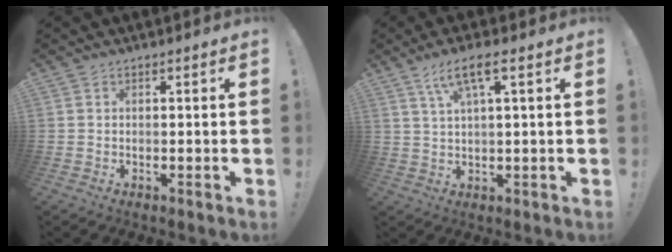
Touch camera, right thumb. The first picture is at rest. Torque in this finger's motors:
{"motor_torque": [0.16, 0.32, 0.24, 0.36, 0.12]}